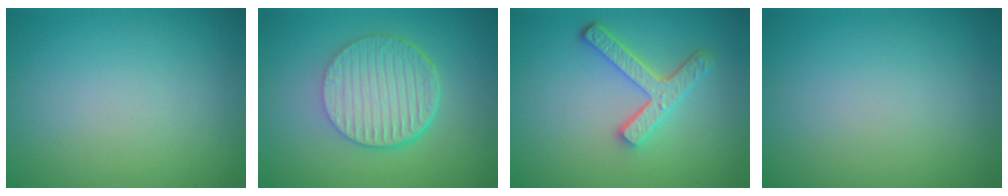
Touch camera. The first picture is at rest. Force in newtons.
{"total": 6.7, "press": 4.6, "slide": 4.9}
{"total": 4.1, "press": 3.2, "slide": 2.6}
{"total": 0.0}